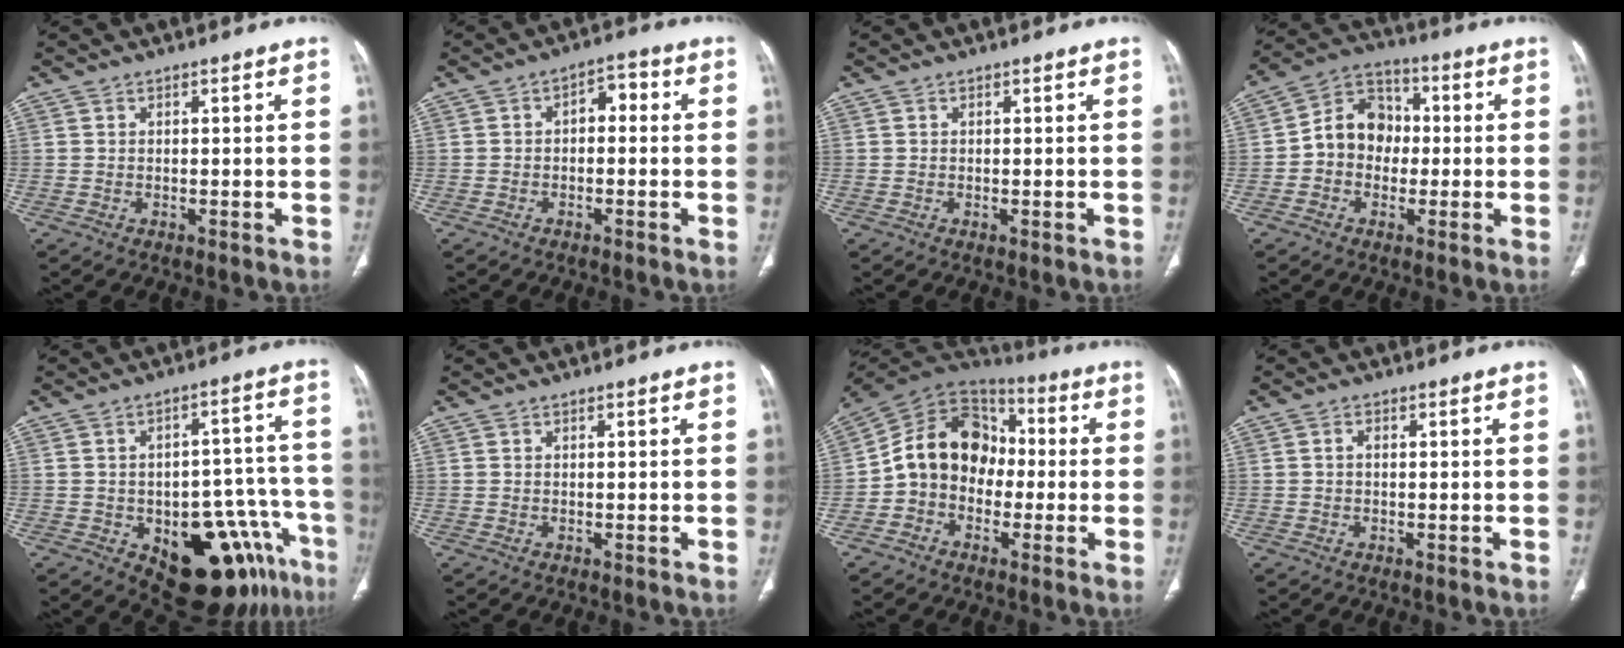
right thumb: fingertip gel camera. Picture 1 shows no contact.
{"total": 4.0, "force": [-0.1, 2.5, 3.1], "torque": [-0.032, 0.022, -0.013]}
{"total": 0.0}
{"total": 10.4, "force": [-0.6, 8.7, 5.7], "torque": [-0.065, 0.034, -0.023]}
{"total": 18.6, "force": [-9.4, 8.8, 13.5], "torque": [-0.098, 0.065, -0.113]}
{"total": 0.0}
{"total": 14.7, "force": [-1.3, 11.7, 8.8], "torque": [-0.120, 0.044, -0.040]}
{"total": 1.0, "force": [0.0, 0.6, 0.7], "torque": [-0.011, 0.002, -0.002]}